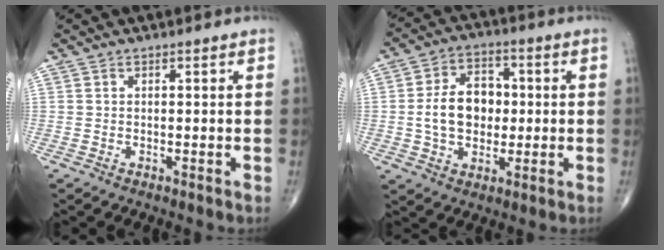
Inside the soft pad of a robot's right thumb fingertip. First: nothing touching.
{"total": 11.2, "force": [-0.1, 8.0, 7.8], "torque": [-0.111, 0.016, -0.006]}